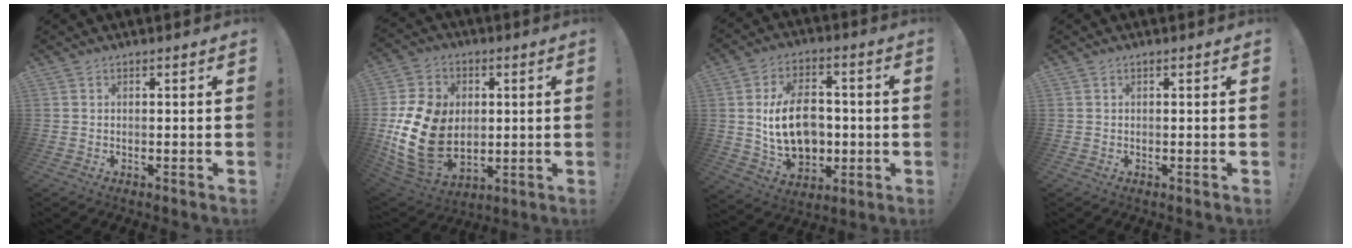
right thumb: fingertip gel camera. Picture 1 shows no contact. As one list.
[{"total": 22.9, "force": [0.8, 18.7, 13.2], "torque": [-0.242, 0.016, 0.045]}, {"total": 17.3, "force": [0.2, 12.3, 12.2], "torque": [-0.226, 0.003, 0.008]}, {"total": 0.0}]